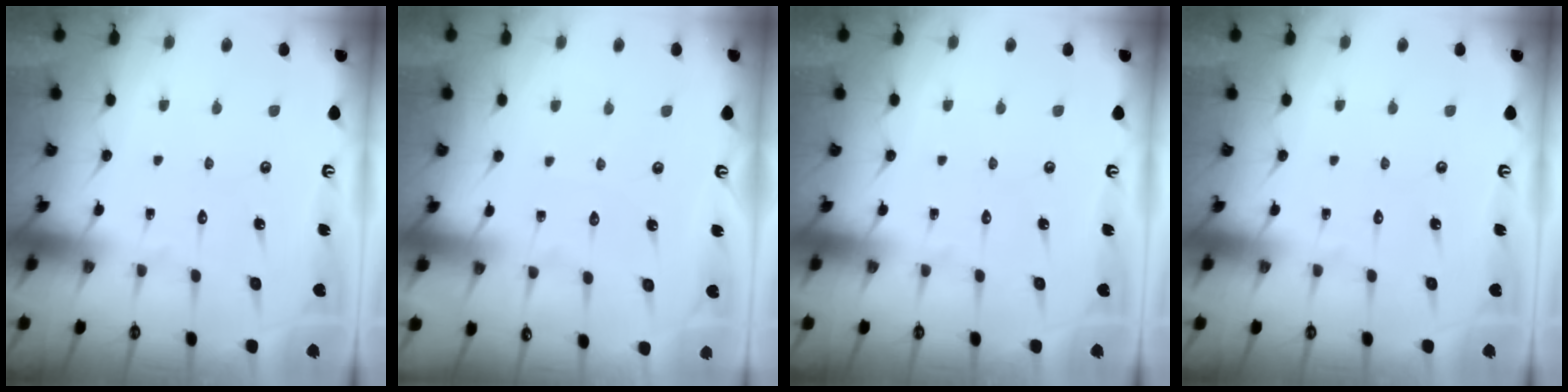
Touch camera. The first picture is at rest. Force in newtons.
{"total": 2.9, "press": 2.8, "slide": 0.5}
{"total": 0.0}
{"total": 0.0}